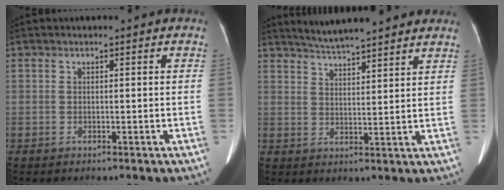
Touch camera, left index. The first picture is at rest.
{"total": 11.8, "force": [10.5, 1.2, 5.1], "torque": [-0.078, 0.021, 0.148]}